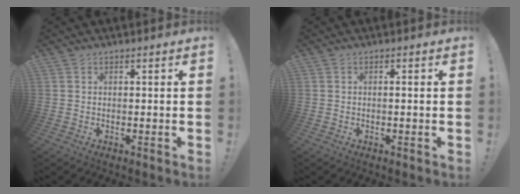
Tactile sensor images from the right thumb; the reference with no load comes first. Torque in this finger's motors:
{"motor_torque": [-0.05, -0.35, 0.19, -0.07, 0.02]}